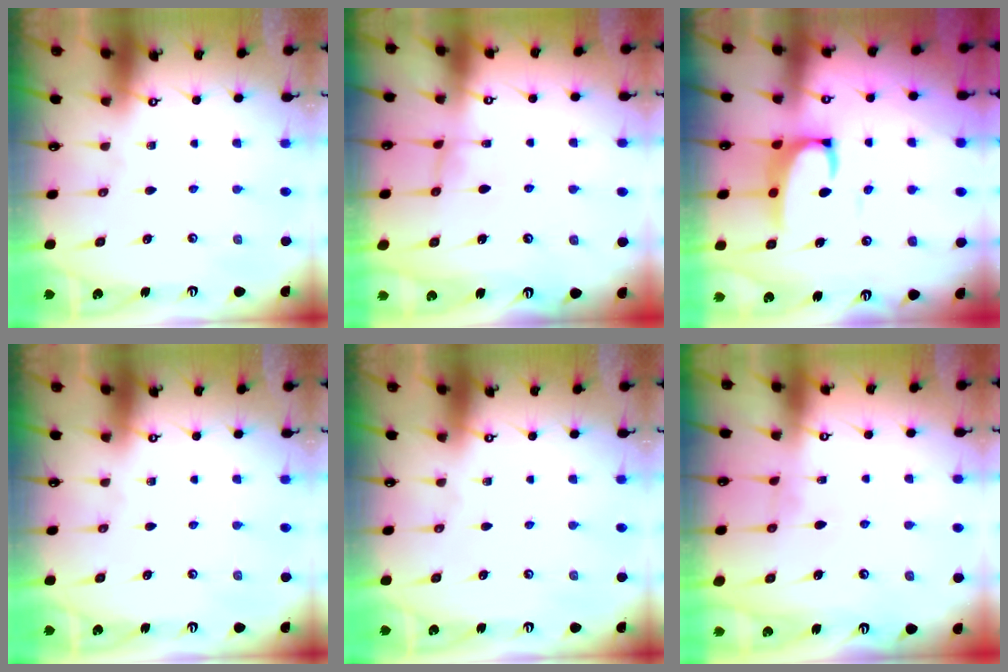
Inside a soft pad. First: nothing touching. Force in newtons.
{"total": 0.0}
{"total": 3.5, "press": 3.3, "slide": 1.0}
{"total": 0.0}
{"total": 0.0}
{"total": 0.0}